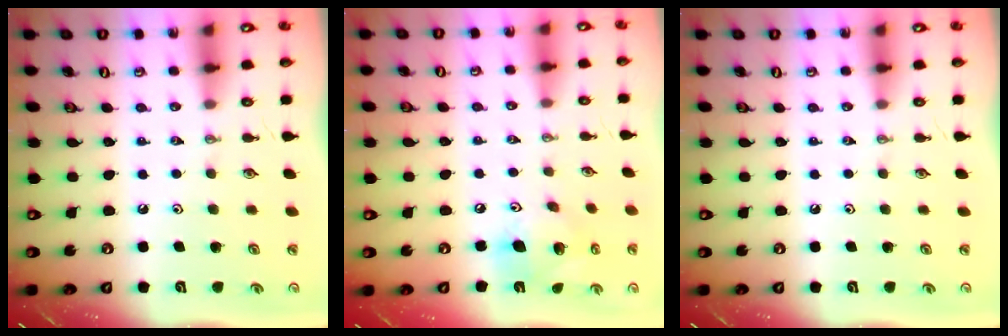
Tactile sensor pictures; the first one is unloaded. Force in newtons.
{"total": 14.1, "press": 13.8, "slide": 2.9}
{"total": 0.0}